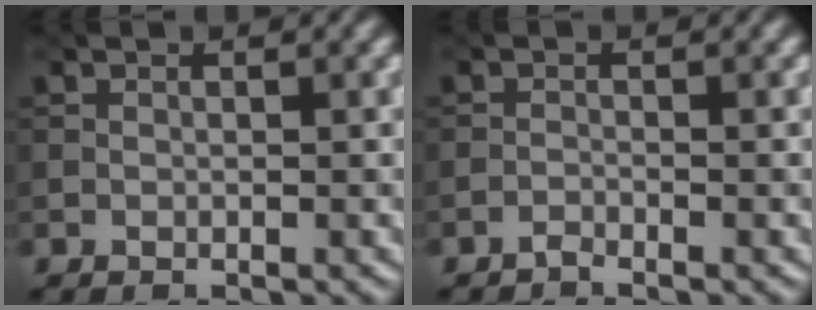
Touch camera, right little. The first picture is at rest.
{"total": 0.8, "force": [-0.8, 0.0, 0.3], "torque": [-0.004, 0.003, -0.020]}